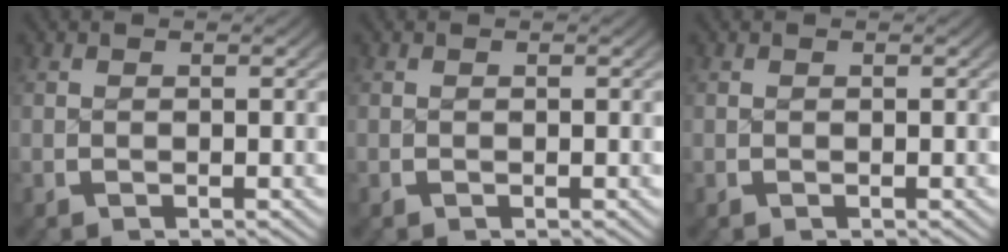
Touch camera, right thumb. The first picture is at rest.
{"total": 0.0}
{"total": 0.0}